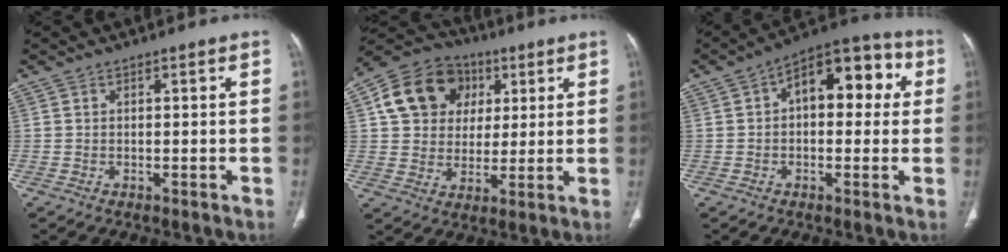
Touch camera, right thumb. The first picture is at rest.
{"total": 15.3, "force": [4.8, 12.7, 7.0], "torque": [-0.100, 0.008, 0.080]}
{"total": 13.7, "force": [2.6, 7.8, 11.0], "torque": [-0.102, 0.038, 0.026]}